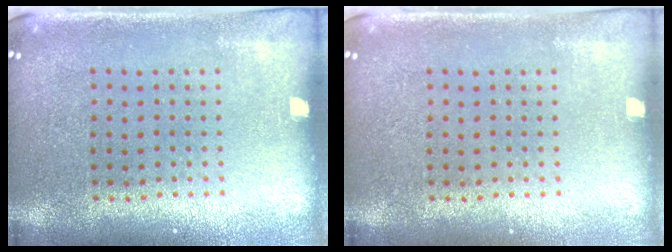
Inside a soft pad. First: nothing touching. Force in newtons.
{"total": 0.0}